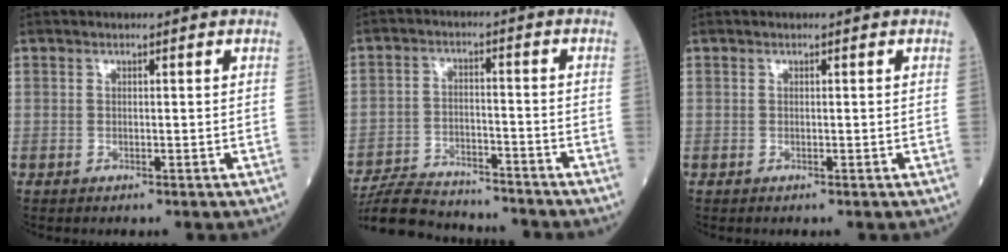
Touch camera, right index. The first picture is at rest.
{"total": 12.2, "force": [-11.7, 2.0, 2.7], "torque": [-0.048, 0.010, -0.188]}
{"total": 0.0}